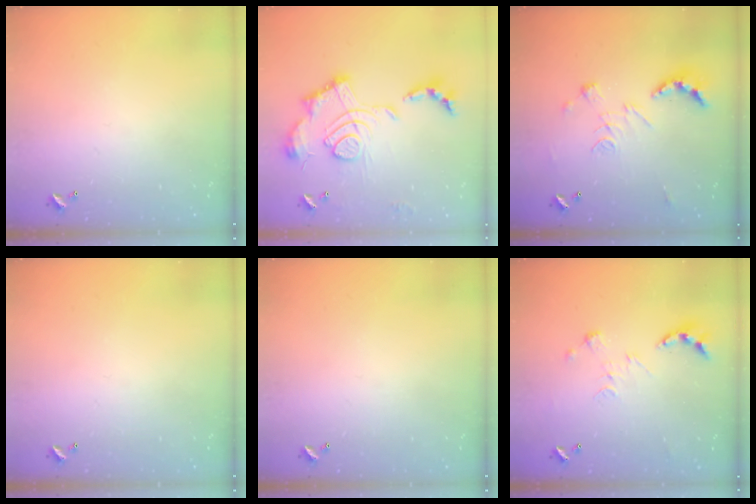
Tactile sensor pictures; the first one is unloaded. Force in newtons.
{"total": 2.4, "press": 1.9, "slide": 1.5}
{"total": 2.5, "press": 2.0, "slide": 1.5}
{"total": 0.0}
{"total": 0.0}
{"total": 0.0}